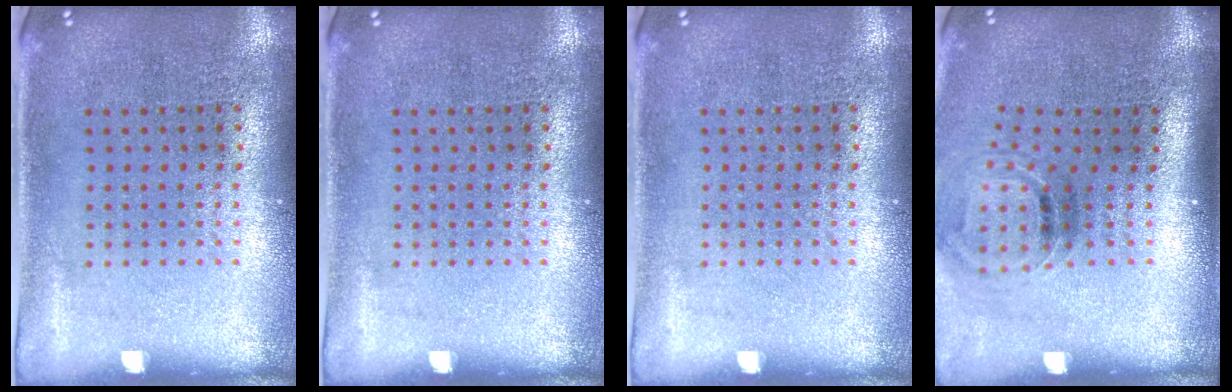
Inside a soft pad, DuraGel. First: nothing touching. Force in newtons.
{"total": 0.0}
{"total": 0.0}
{"total": 1.2, "press": 0.9, "slide": 0.8}